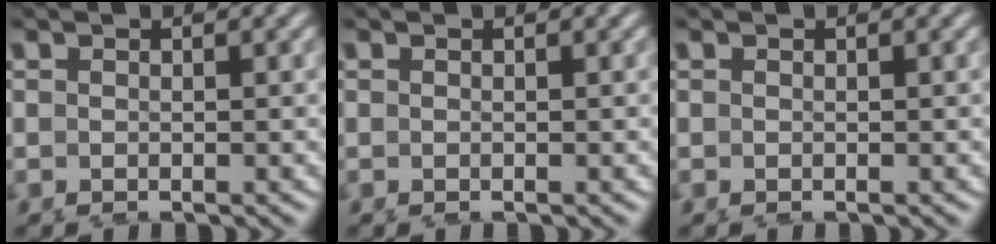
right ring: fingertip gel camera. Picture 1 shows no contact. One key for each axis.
{"total": 0.0}
{"total": 0.0}